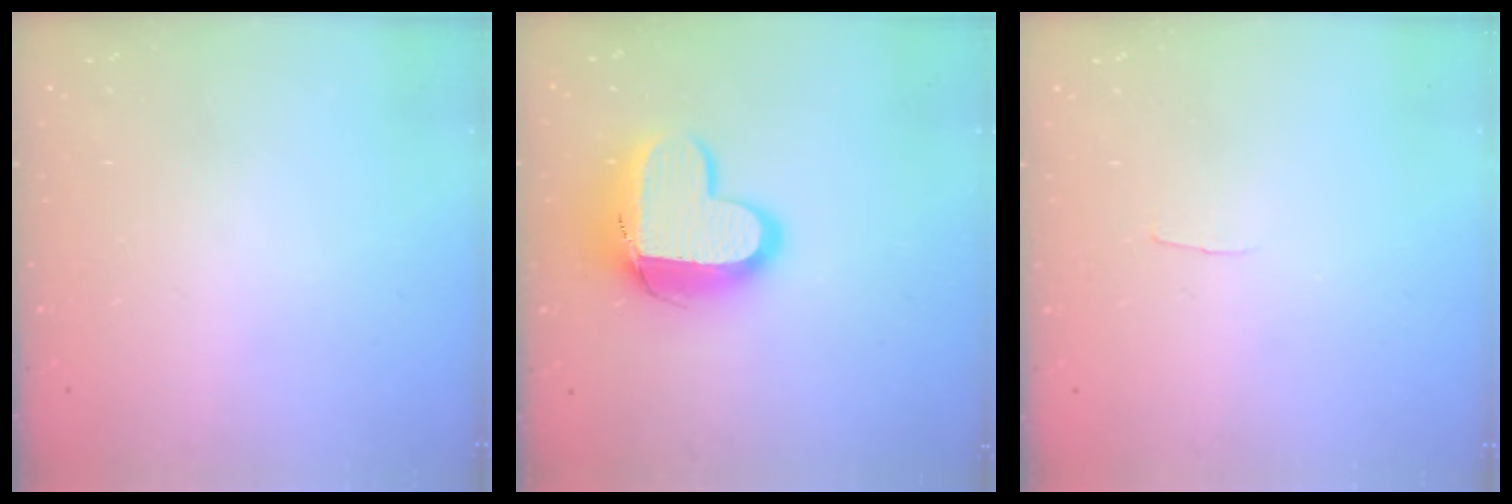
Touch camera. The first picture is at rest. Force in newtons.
{"total": 14.3, "press": 14.3, "slide": 1.2}
{"total": 2.0, "press": 2.0, "slide": 0.2}